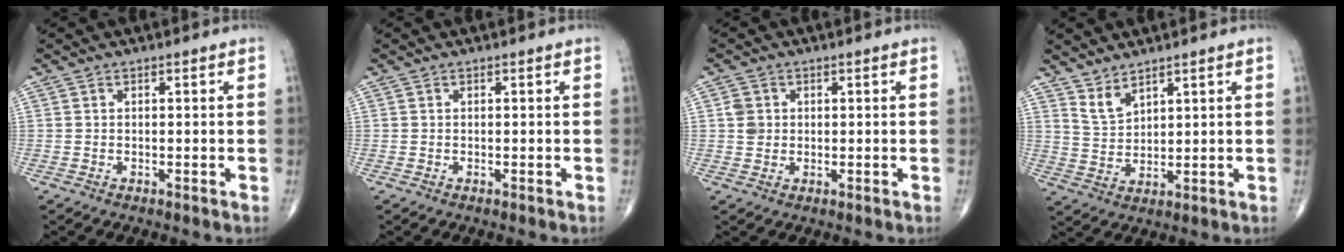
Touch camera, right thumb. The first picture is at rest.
{"total": 0.0}
{"total": 2.7, "force": [0.4, 2.4, 1.1], "torque": [-0.007, 0.000, 0.009]}
{"total": 4.0, "force": [3.3, 1.3, 1.8], "torque": [-0.030, -0.029, 0.074]}